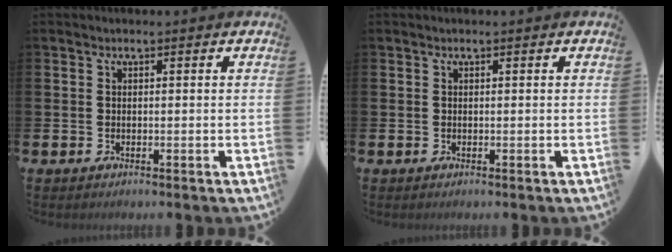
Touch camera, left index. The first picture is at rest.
{"total": 0.0}